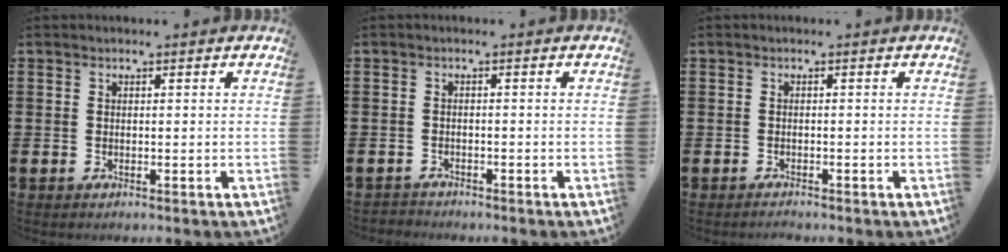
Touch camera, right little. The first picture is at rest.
{"total": 1.0, "force": [-0.9, 0.2, -0.1], "torque": [0.000, 0.003, -0.021]}
{"total": 0.6, "force": [-0.6, 0.0, 0.0], "torque": [0.005, -0.006, -0.014]}